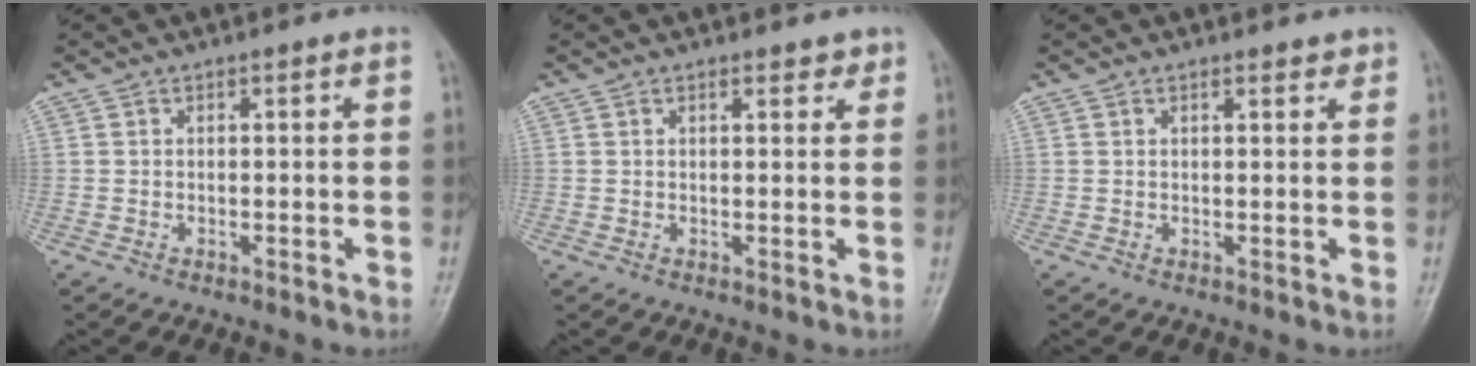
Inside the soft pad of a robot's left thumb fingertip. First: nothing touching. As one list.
[{"total": 2.0, "force": [1.5, 0.9, 0.9], "torque": [-0.001, -0.007, 0.016]}, {"total": 1.4, "force": [1.1, 0.5, 0.7], "torque": [-0.007, -0.006, 0.015]}]